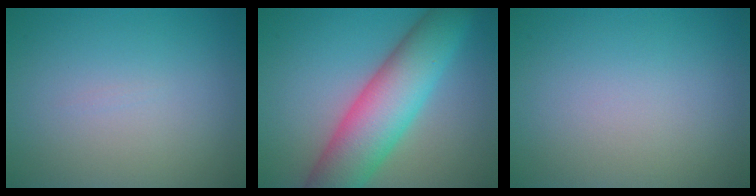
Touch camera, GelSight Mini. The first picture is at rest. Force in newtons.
{"total": 9.4, "press": 9.4, "slide": 0.2}
{"total": 0.0}